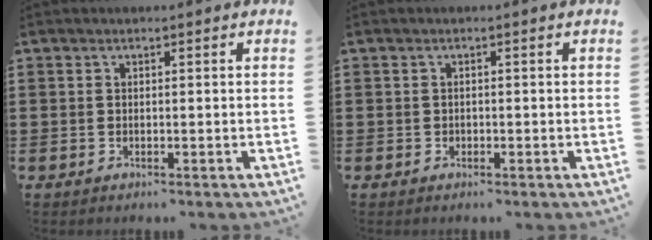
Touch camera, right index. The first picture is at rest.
{"total": 0.5, "force": [-0.2, 0.4, 0.1], "torque": [-0.004, 0.003, -0.005]}